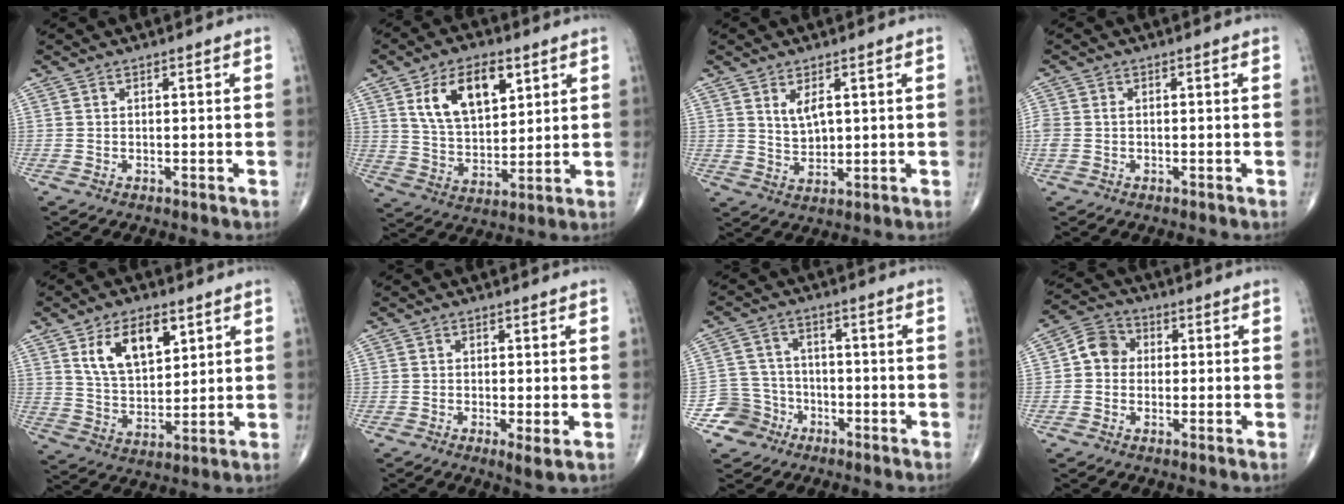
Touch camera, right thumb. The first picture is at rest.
{"total": 13.5, "force": [5.9, 7.5, 9.6], "torque": [-0.141, -0.022, 0.116]}
{"total": 4.1, "force": [1.8, 2.0, 3.1], "torque": [-0.050, -0.018, 0.040]}
{"total": 2.1, "force": [0.0, 1.5, 1.4], "torque": [-0.045, 0.007, 0.001]}
{"total": 12.0, "force": [5.6, 6.4, 8.4], "torque": [-0.123, -0.026, 0.110]}
{"total": 2.7, "force": [-0.4, 0.5, 2.6], "torque": [-0.050, -0.012, -0.011]}
{"total": 6.3, "force": [-3.4, 5.2, -0.4], "torque": [0.047, 0.033, -0.067]}
{"total": 5.9, "force": [0.2, 5.2, 2.8], "torque": [-0.031, 0.016, -0.009]}